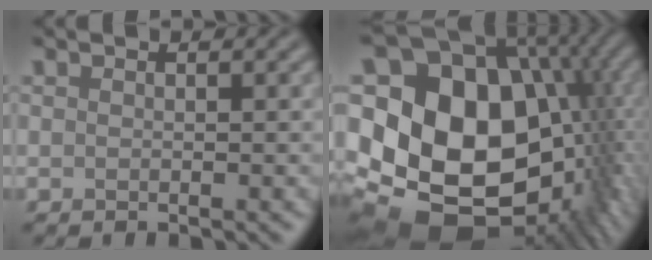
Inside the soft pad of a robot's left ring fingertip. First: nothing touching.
{"total": 20.4, "force": [-1.2, 15.3, 13.4], "torque": [-0.216, -0.014, 0.016]}